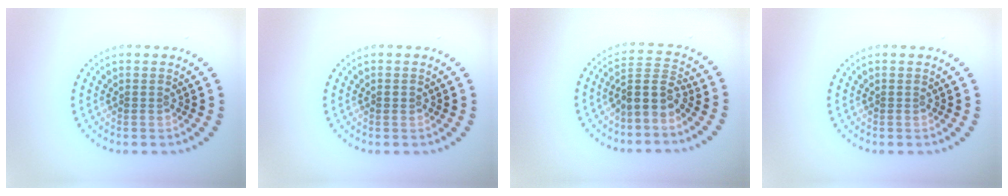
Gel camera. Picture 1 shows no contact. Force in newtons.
{"total": 0.8, "press": 0.8, "slide": 0.1}
{"total": 3.2, "press": 2.5, "slide": 2.1}
{"total": 0.0}